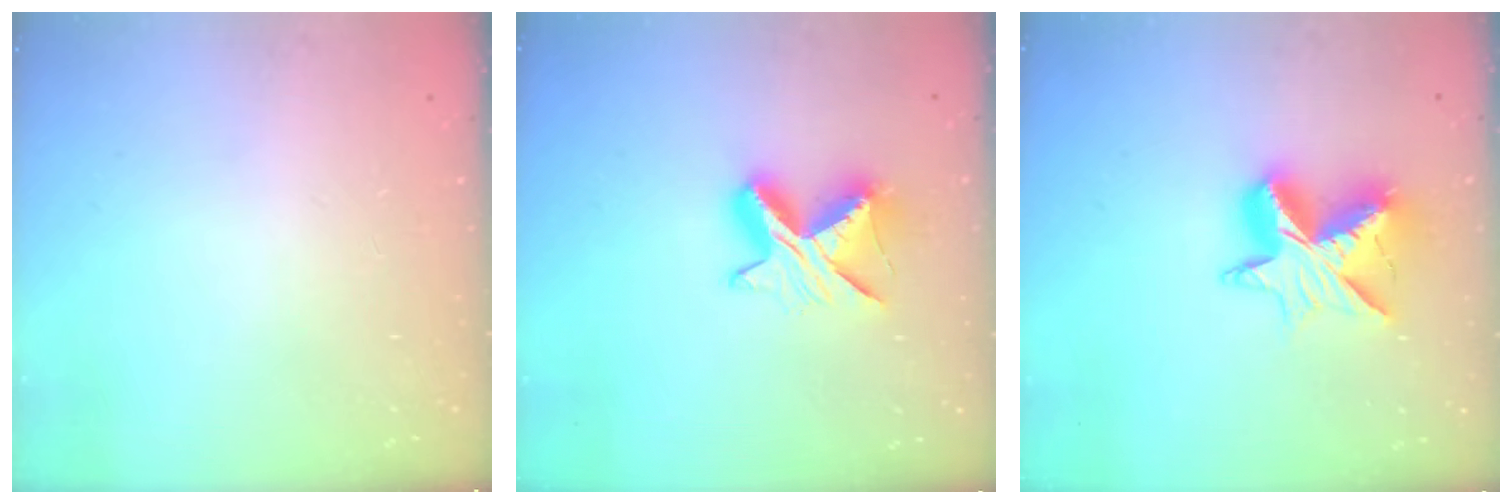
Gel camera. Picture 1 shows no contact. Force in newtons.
{"total": 9.4, "press": 9.3, "slide": 0.7}
{"total": 12.1, "press": 12.0, "slide": 1.0}